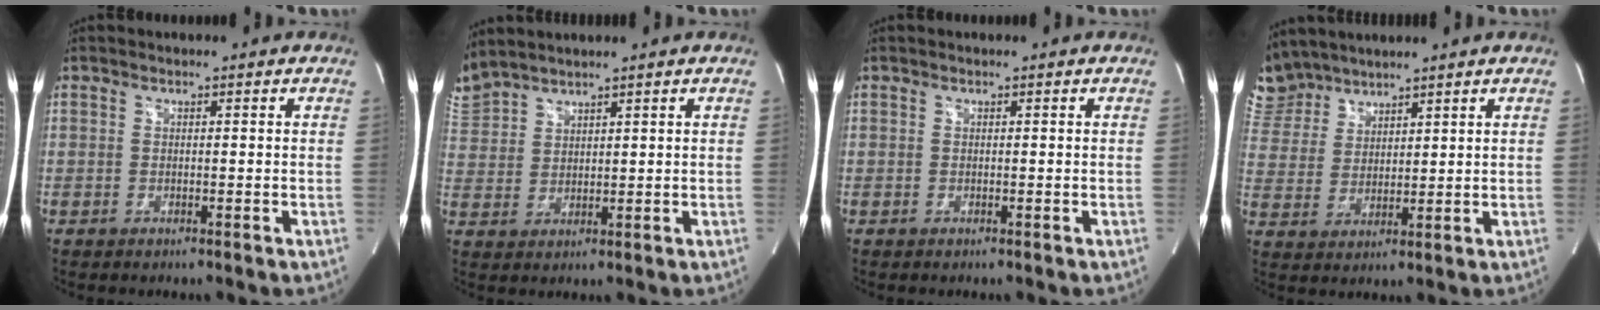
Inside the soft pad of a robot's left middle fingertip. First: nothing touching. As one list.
[{"total": 6.2, "force": [6.0, 0.7, 1.5], "torque": [-0.049, 0.020, 0.129]}, {"total": 0.0}, {"total": 7.9, "force": [7.3, 2.9, 0.2], "torque": [-0.012, 0.013, 0.160]}]